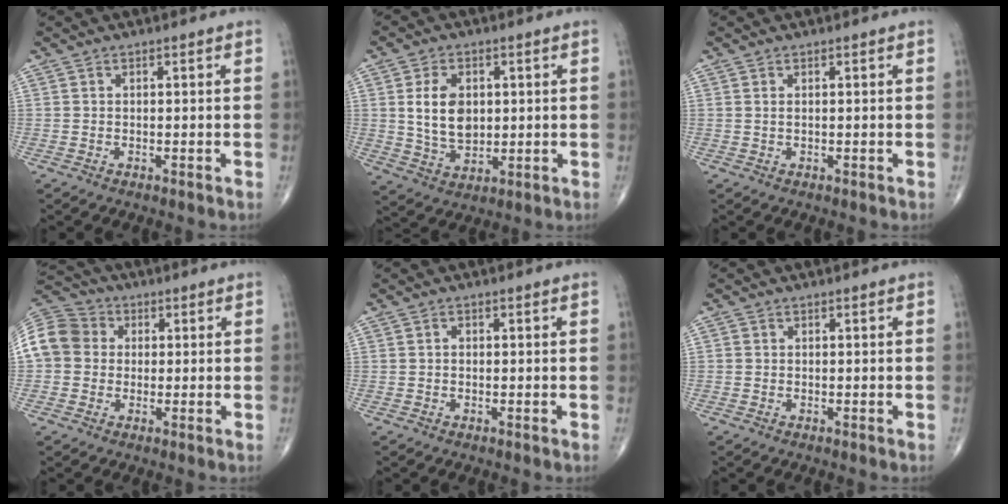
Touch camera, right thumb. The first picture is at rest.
{"total": 9.6, "force": [1.6, 6.4, 6.9], "torque": [-0.107, -0.012, 0.039]}
{"total": 0.7, "force": [0.3, 0.3, 0.6], "torque": [-0.013, 0.002, 0.008]}
{"total": 12.1, "force": [1.2, 10.7, 5.6], "torque": [-0.111, 0.033, 0.013]}
{"total": 1.0, "force": [0.1, 0.7, 0.6], "torque": [-0.009, 0.004, 0.001]}
{"total": 0.5, "force": [0.0, 0.5, 0.1], "torque": [0.001, 0.002, -0.002]}